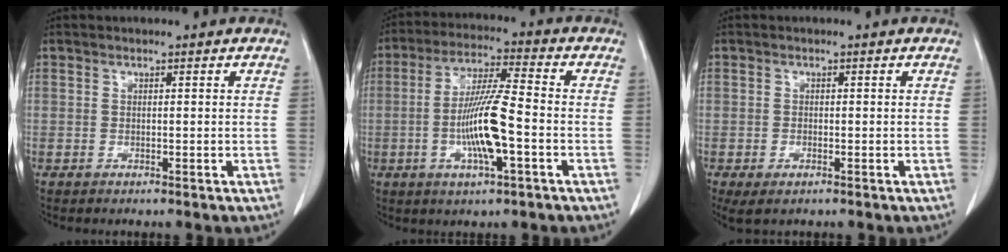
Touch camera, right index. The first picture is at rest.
{"total": 11.1, "force": [-2.6, 0.9, 10.7], "torque": [-0.207, -0.004, -0.051]}
{"total": 2.7, "force": [-1.5, 1.1, 2.0], "torque": [-0.040, -0.005, -0.018]}